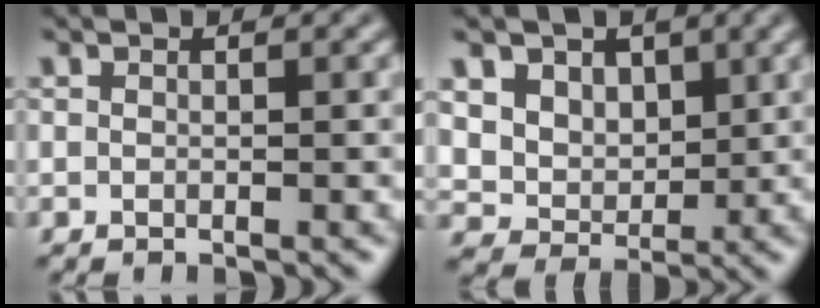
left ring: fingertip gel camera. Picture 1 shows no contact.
{"total": 5.7, "force": [2.4, 4.7, 2.4], "torque": [-0.058, -0.008, 0.047]}